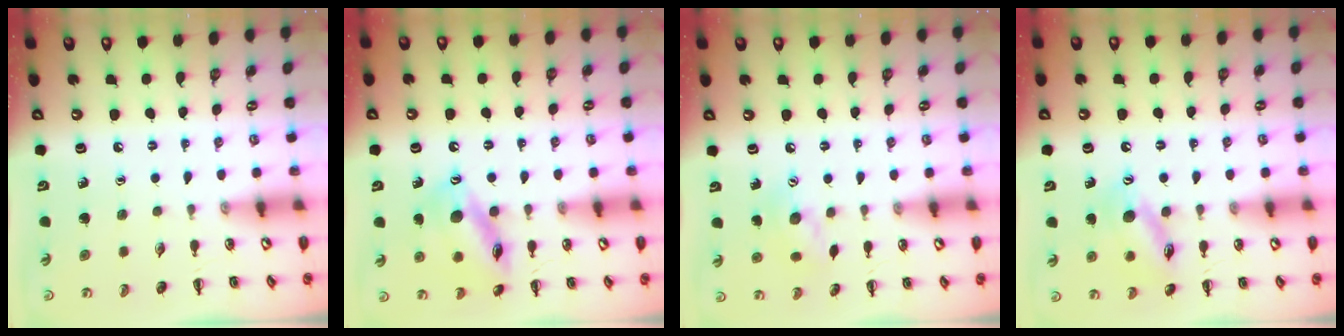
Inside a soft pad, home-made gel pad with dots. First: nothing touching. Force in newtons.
{"total": 15.5, "press": 15.3, "slide": 2.0}
{"total": 8.4, "press": 8.4, "slide": 0.8}
{"total": 12.5, "press": 12.3, "slide": 2.0}